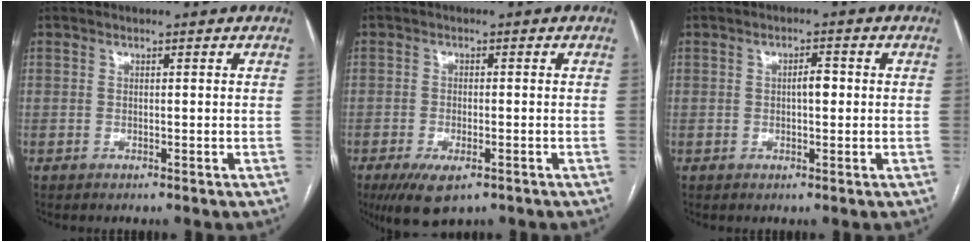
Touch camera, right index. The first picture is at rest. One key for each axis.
{"total": 6.3, "fx": -3.7, "fy": 2.3, "fz": 4.5, "tx": -0.079, "ty": -0.012, "tz": -0.055}
{"total": 2.3, "fx": 0.1, "fy": 0.9, "fz": 2.1, "tx": -0.033, "ty": 0.006, "tz": 0.000}